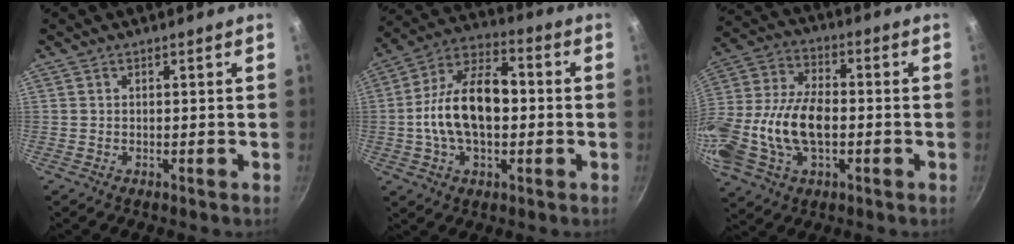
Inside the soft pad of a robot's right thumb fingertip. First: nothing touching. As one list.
[{"total": 16.7, "force": [-0.7, 9.7, 13.6], "torque": [-0.217, 0.036, -0.027]}, {"total": 19.1, "force": [-2.7, 11.5, 15.0], "torque": [-0.300, 0.032, -0.054]}]